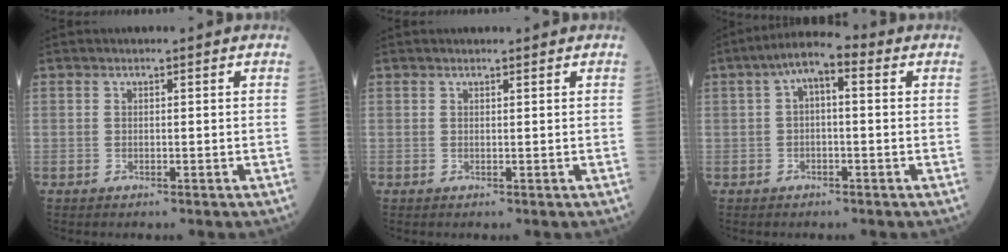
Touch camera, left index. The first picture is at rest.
{"total": 1.2, "force": [1.0, -0.1, 0.5], "torque": [-0.007, 0.006, 0.015]}
{"total": 6.3, "force": [1.2, 2.1, 5.8], "torque": [-0.098, 0.032, 0.011]}